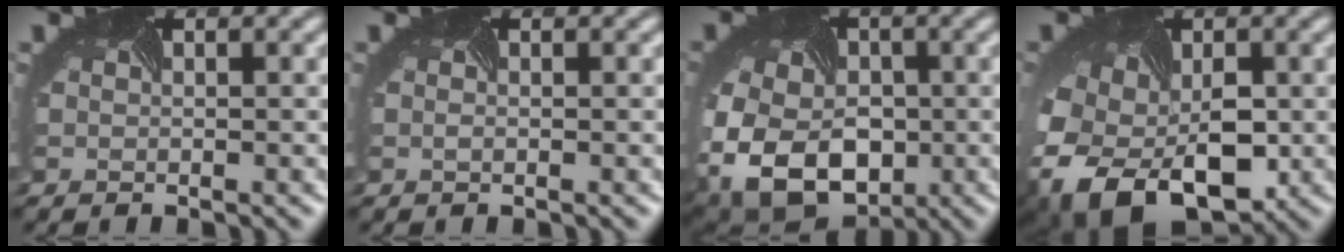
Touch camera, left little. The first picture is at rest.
{"total": 0.0}
{"total": 12.5, "force": [-3.0, 9.2, 8.0], "torque": [-0.147, -0.045, -0.028]}
{"total": 11.3, "force": [-4.0, 7.6, 7.4], "torque": [-0.155, -0.034, -0.058]}